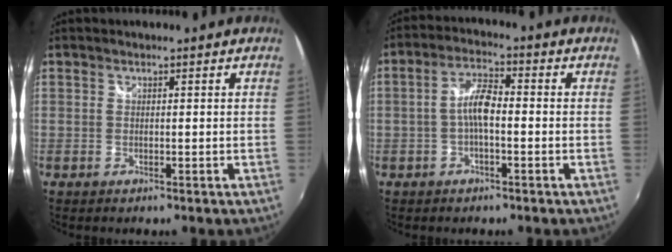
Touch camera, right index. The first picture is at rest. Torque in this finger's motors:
{"motor_torque": [0.97, -0.23, 0.53, 0.13]}